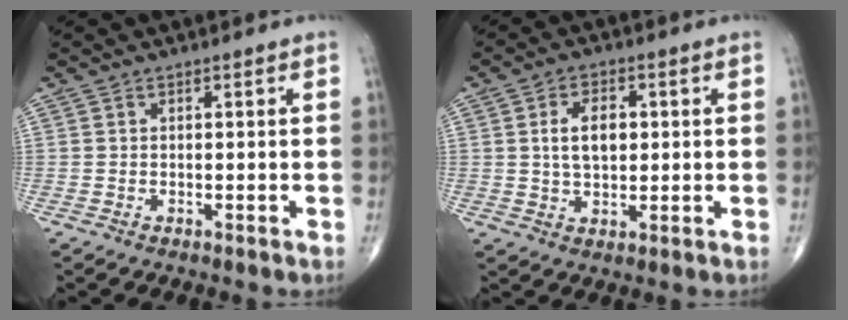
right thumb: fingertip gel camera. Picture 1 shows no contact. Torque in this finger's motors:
{"motor_torque": [0.50, 1.00, 0.38, -0.11, 0.14]}